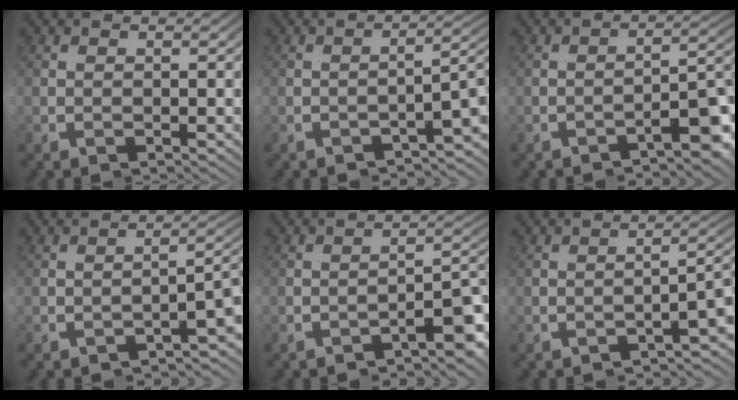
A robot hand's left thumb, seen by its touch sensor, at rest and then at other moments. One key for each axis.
{"total": 3.9, "fx": -2.2, "fy": -0.6, "fz": 3.2, "tx": -0.051, "ty": 0.009, "tz": -0.027}
{"total": 3.7, "fx": -2.0, "fy": -1.5, "fz": 2.7, "tx": -0.041, "ty": 0.018, "tz": -0.030}
{"total": 3.9, "fx": -2.1, "fy": -0.5, "fz": 3.2, "tx": -0.056, "ty": 0.006, "tz": -0.025}
{"total": 3.8, "fx": -2.1, "fy": -1.3, "fz": 2.9, "tx": -0.042, "ty": 0.017, "tz": -0.033}
{"total": 3.6, "fx": -2.0, "fy": -0.8, "fz": 2.9, "tx": -0.049, "ty": 0.008, "tz": -0.024}